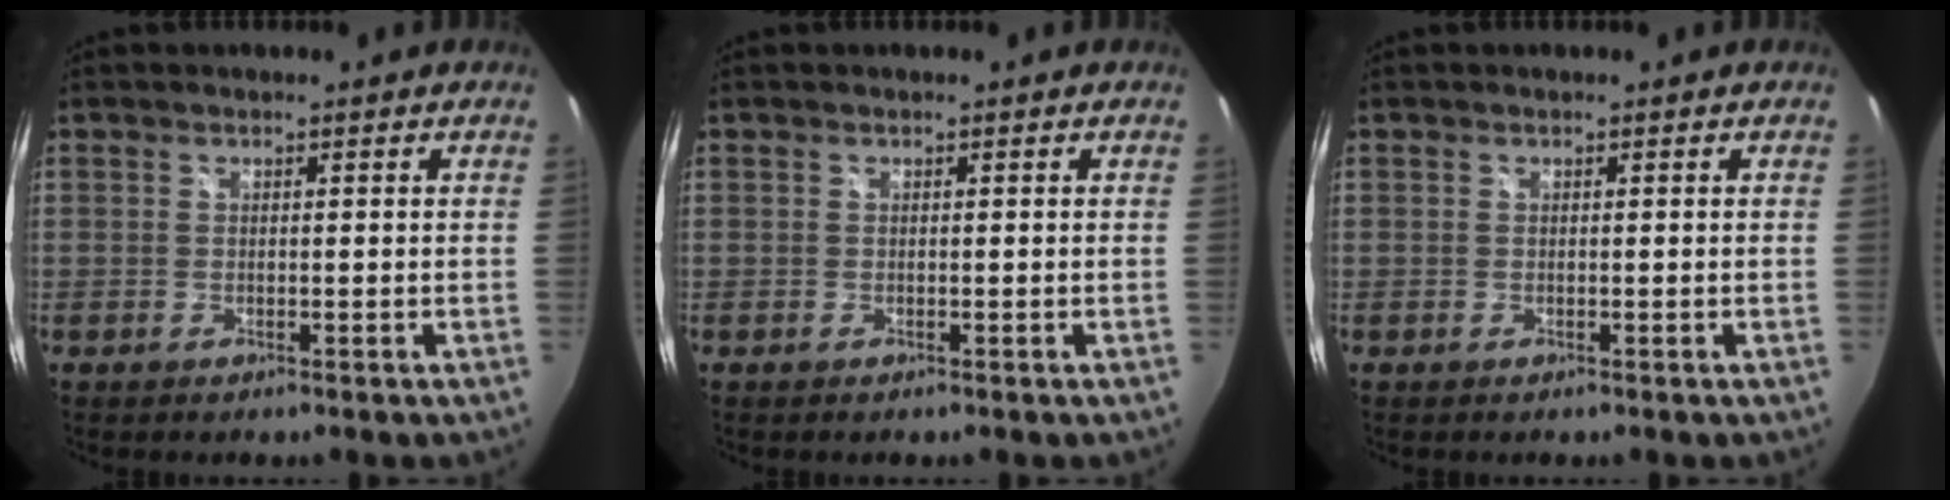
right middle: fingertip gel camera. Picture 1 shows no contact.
{"total": 0.0}
{"total": 0.0}